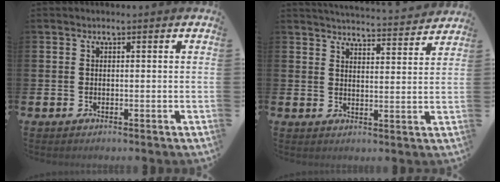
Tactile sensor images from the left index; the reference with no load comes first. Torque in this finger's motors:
{"motor_torque": [0.20, -0.45, 0.20, 0.02]}